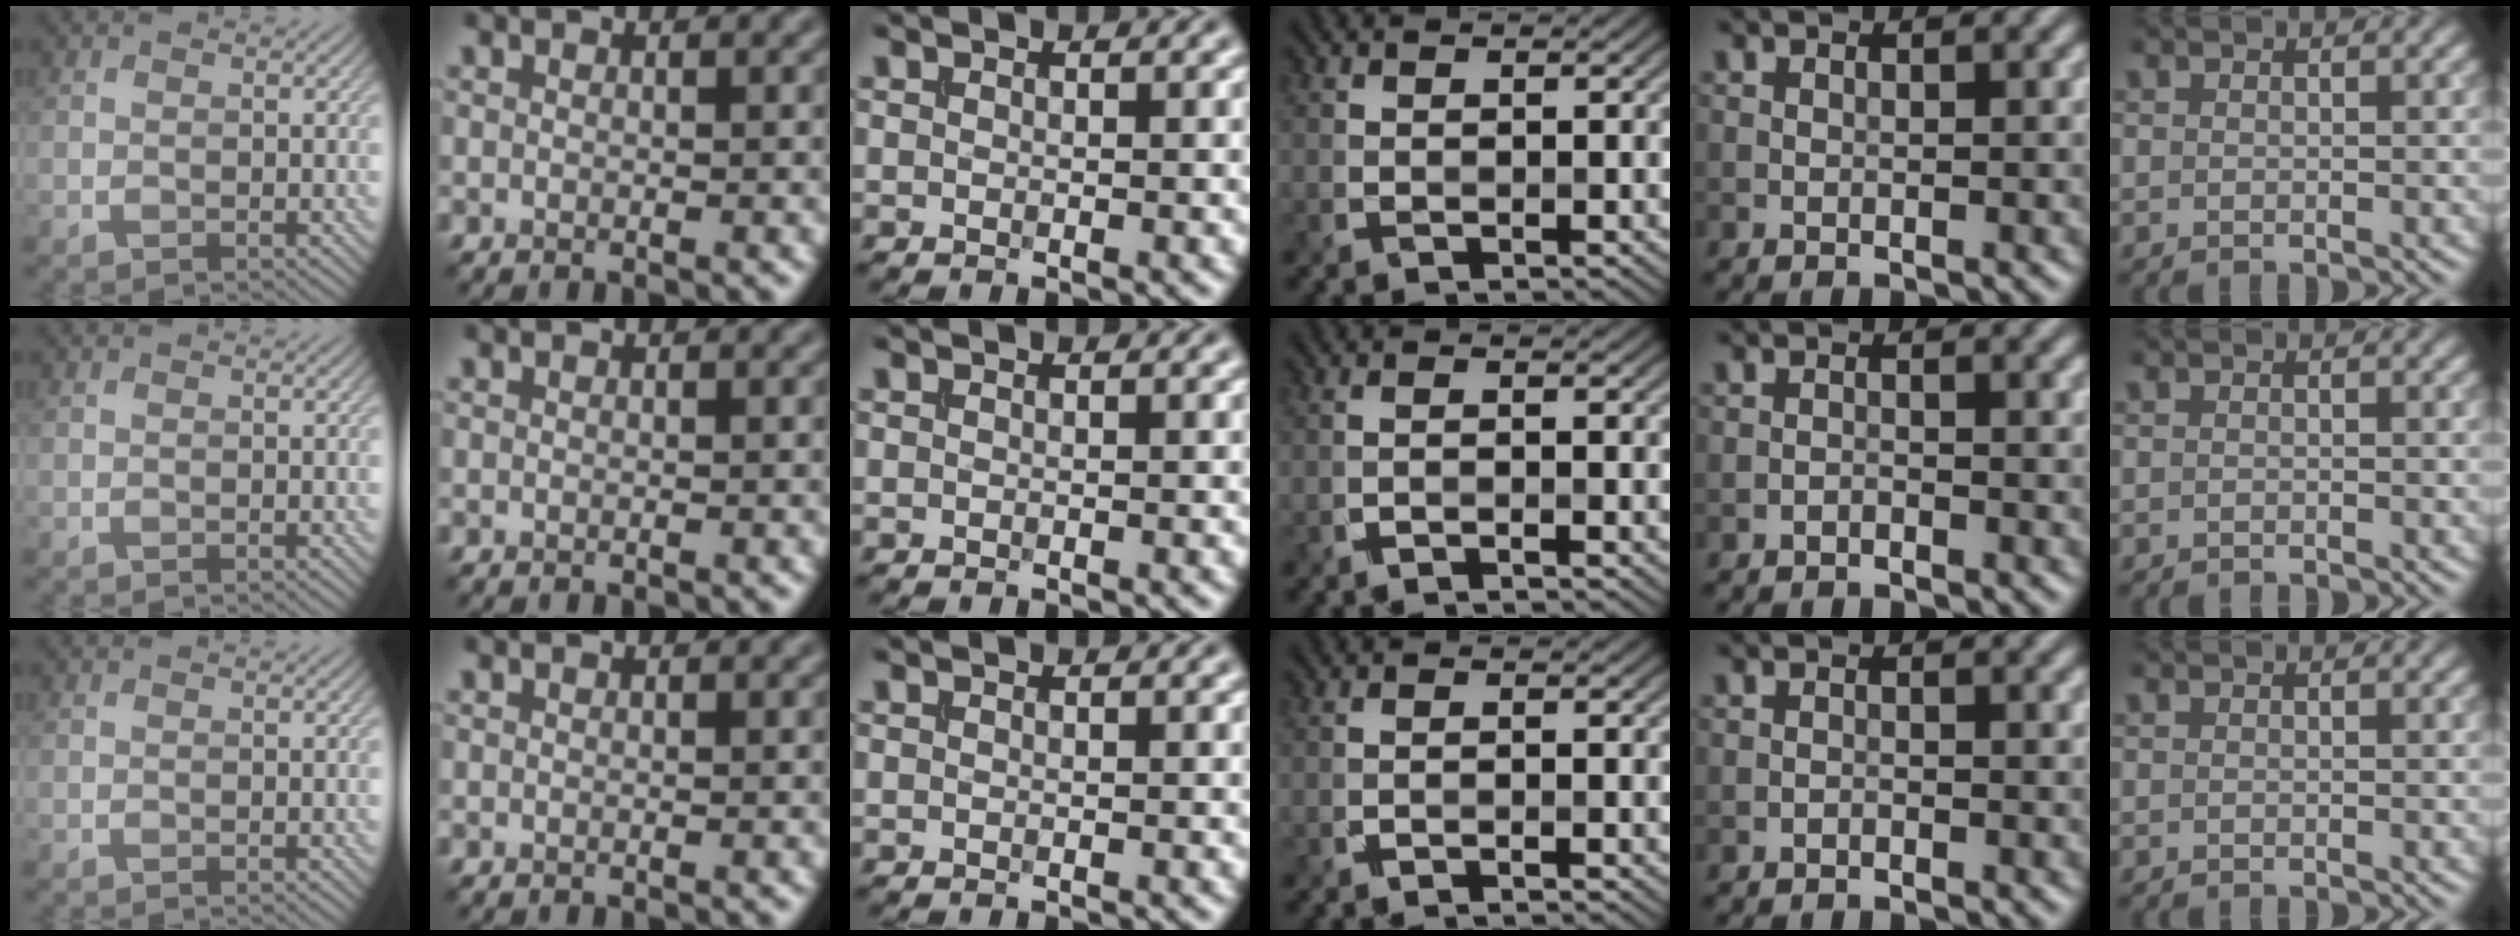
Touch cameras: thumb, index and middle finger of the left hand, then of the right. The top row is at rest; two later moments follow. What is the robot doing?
{"motion": "insert", "object": "file holder"}